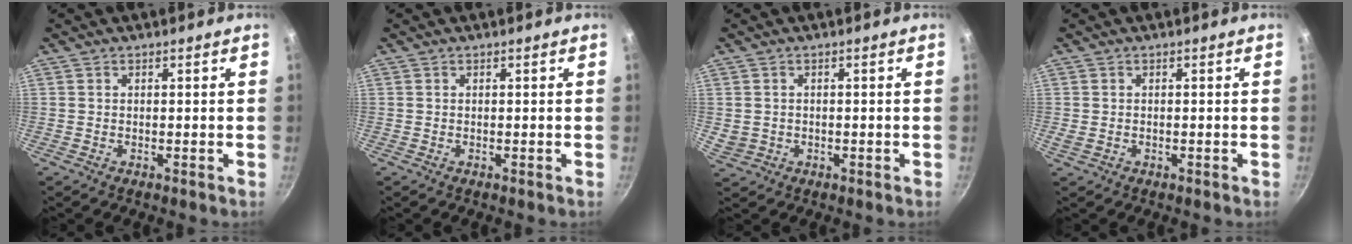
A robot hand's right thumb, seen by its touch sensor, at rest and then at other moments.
{"total": 0.0}
{"total": 2.7, "force": [-0.2, 2.4, 1.3], "torque": [-0.022, 0.005, 0.007]}
{"total": 1.3, "force": [-0.2, 1.0, 0.8], "torque": [-0.015, 0.000, -0.001]}